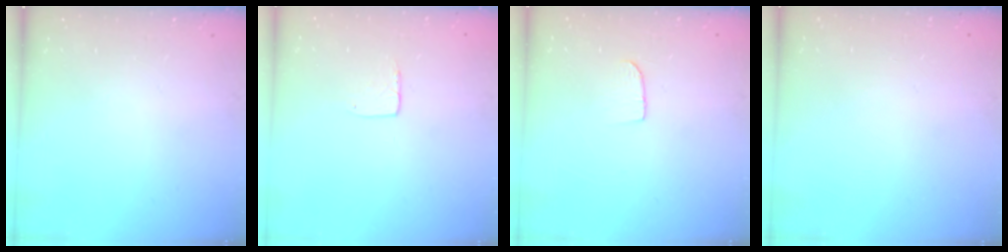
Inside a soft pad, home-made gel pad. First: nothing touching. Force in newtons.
{"total": 4.5, "press": 4.5, "slide": 0.3}
{"total": 4.6, "press": 4.6, "slide": 0.4}
{"total": 0.0}